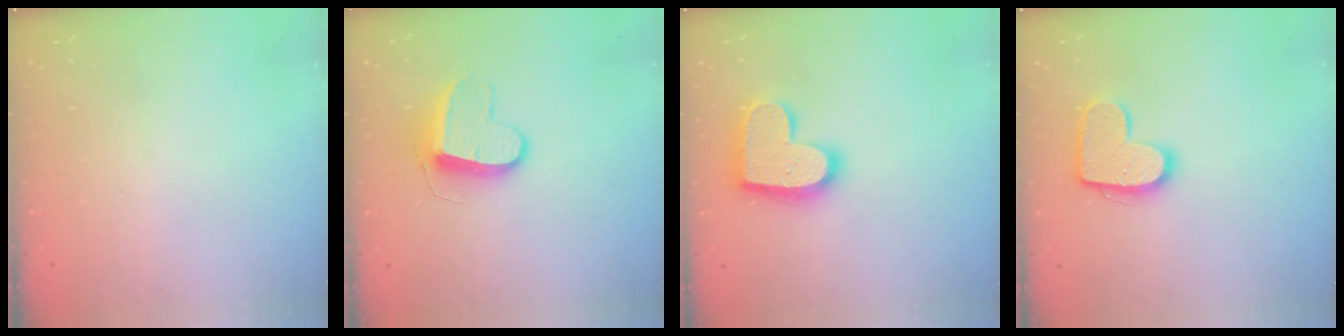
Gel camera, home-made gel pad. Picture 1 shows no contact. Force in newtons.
{"total": 10.6, "press": 10.6, "slide": 0.9}
{"total": 17.0, "press": 17.0, "slide": 1.1}
{"total": 12.8, "press": 12.8, "slide": 0.6}